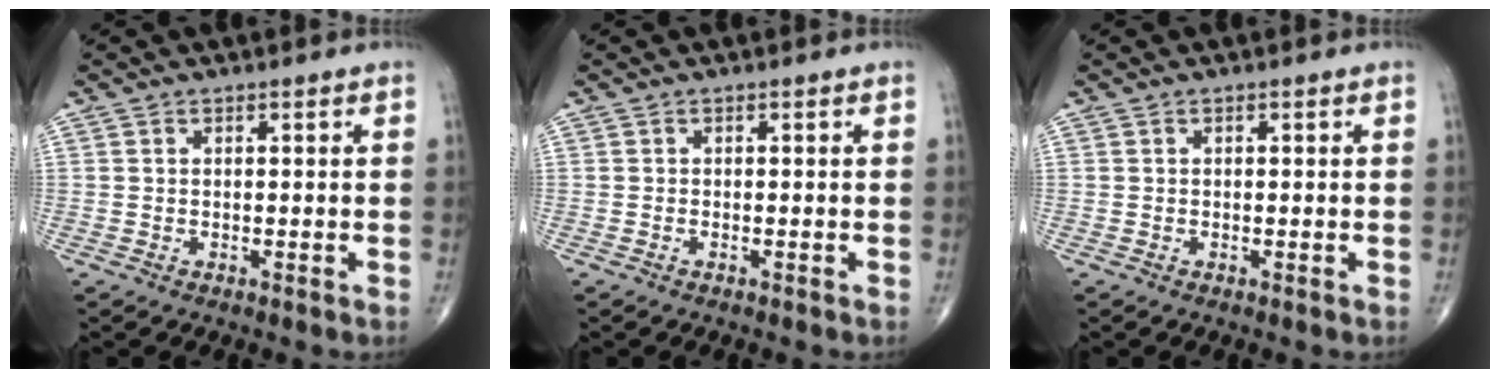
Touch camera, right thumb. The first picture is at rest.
{"total": 0.0}
{"total": 0.0}